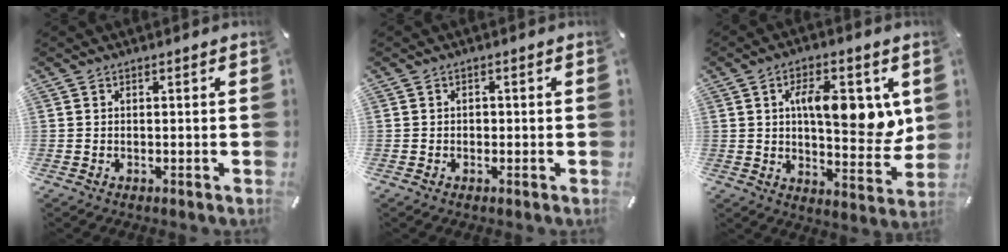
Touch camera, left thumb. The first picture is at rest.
{"total": 0.9, "force": [-0.1, 0.9, 0.3], "torque": [-0.006, 0.005, -0.004]}
{"total": 13.6, "force": [4.0, 6.1, 11.5], "torque": [-0.148, -0.018, 0.062]}